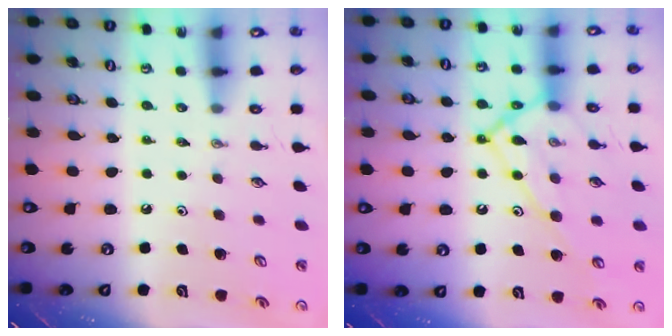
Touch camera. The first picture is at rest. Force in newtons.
{"total": 15.9, "press": 15.8, "slide": 1.6}